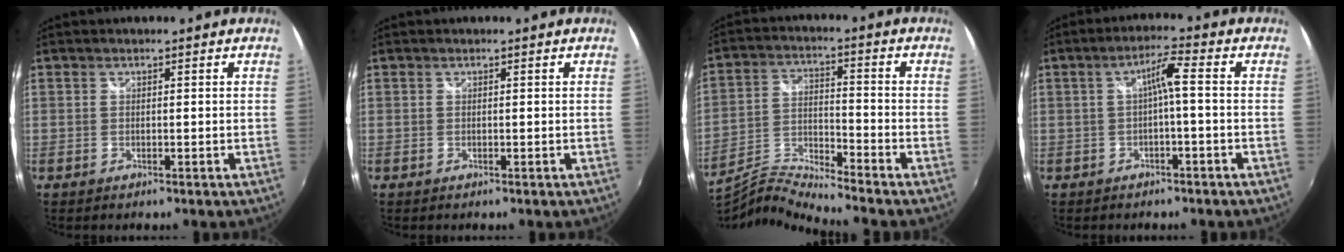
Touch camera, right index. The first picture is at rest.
{"total": 0.0}
{"total": 7.8, "force": [-7.4, -1.8, 1.6], "torque": [-0.038, 0.006, -0.151]}
{"total": 4.1, "force": [-0.7, 0.0, 4.0], "torque": [-0.077, 0.010, -0.009]}